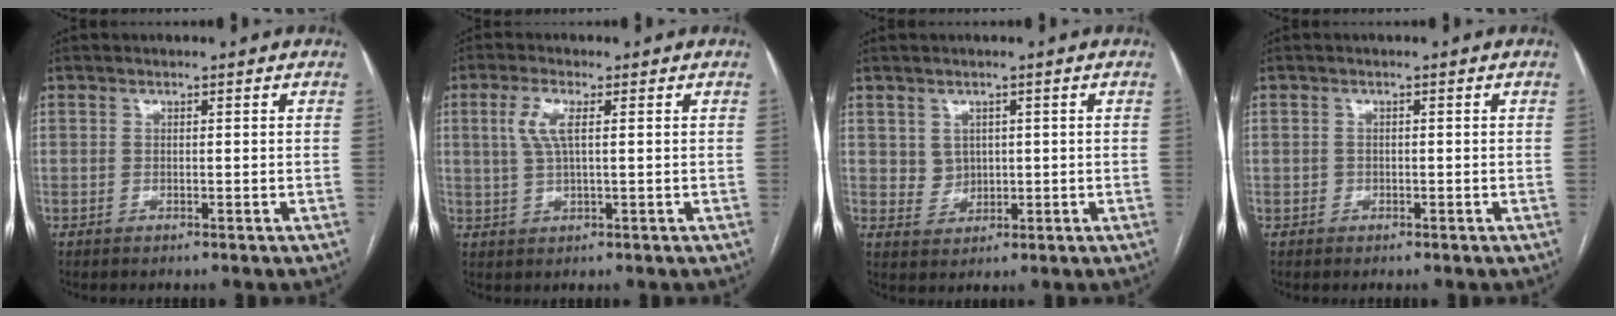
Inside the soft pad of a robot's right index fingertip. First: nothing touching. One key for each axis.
{"total": 4.3, "fx": 1.1, "fy": 0.9, "fz": 4.0, "tx": -0.092, "ty": 0.006, "tz": 0.025}
{"total": 3.1, "fx": 0.9, "fy": 2.8, "fz": 0.8, "tx": -0.014, "ty": 0.006, "tz": 0.022}
{"total": 0.9, "fx": -0.4, "fy": 0.8, "fz": 0.0, "tx": 0.000, "ty": 0.005, "tz": -0.006}